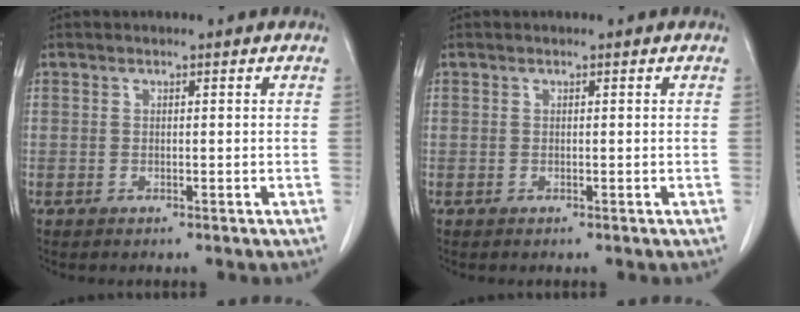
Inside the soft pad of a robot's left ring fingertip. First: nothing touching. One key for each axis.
{"total": 0.0}